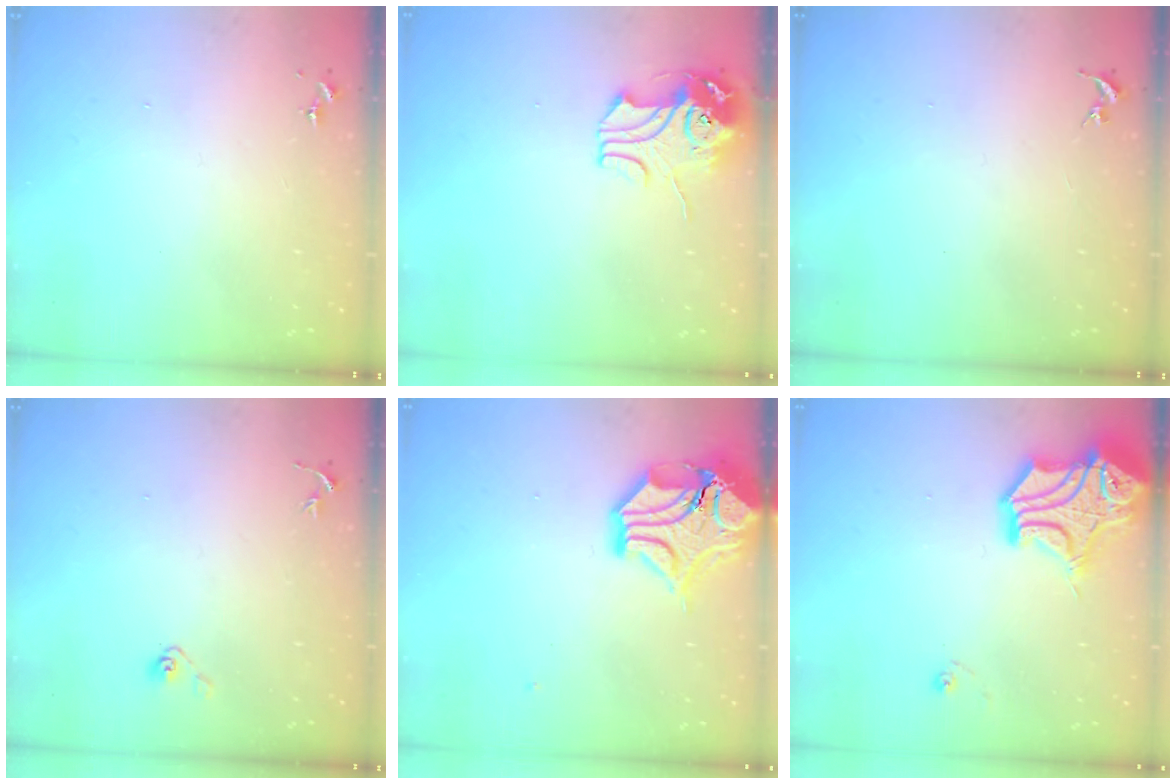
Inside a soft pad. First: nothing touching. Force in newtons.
{"total": 10.6, "press": 10.4, "slide": 1.7}
{"total": 0.0}
{"total": 4.0, "press": 3.3, "slide": 2.2}
{"total": 16.7, "press": 16.5, "slide": 2.5}
{"total": 17.1, "press": 16.9, "slide": 2.2}